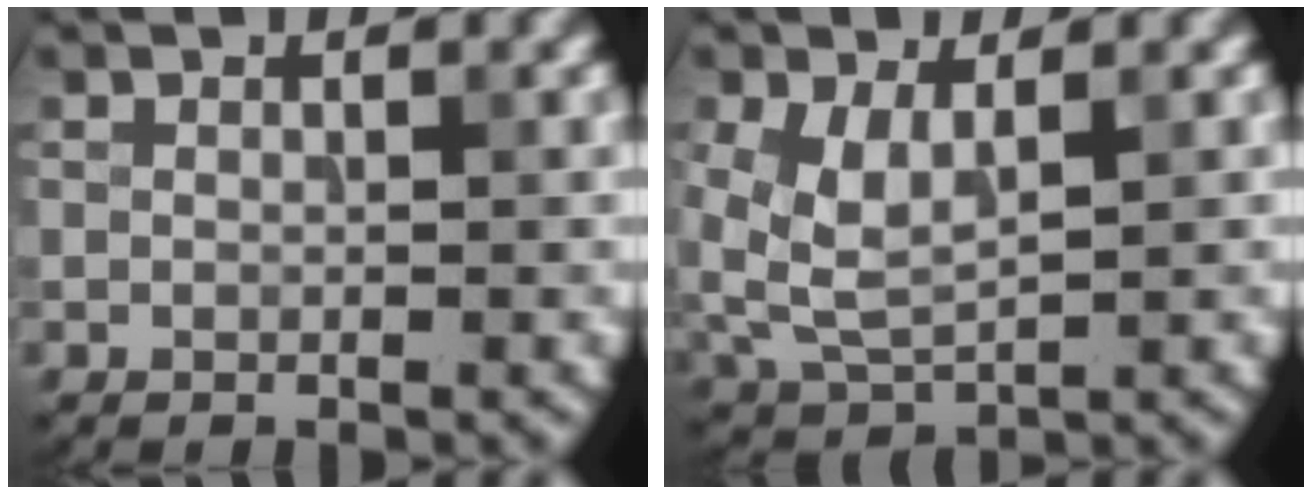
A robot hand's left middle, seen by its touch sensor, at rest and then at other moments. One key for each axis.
{"total": 4.4, "fx": 1.1, "fy": 2.4, "fz": 3.6, "tx": -0.088, "ty": -0.002, "tz": 0.027}